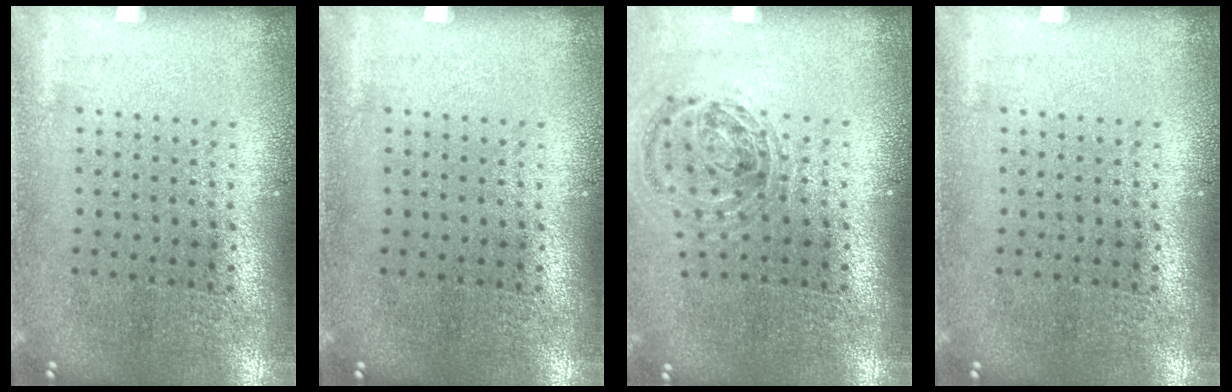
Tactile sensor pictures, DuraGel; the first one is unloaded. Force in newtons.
{"total": 0.0}
{"total": 0.9, "press": 0.9, "slide": 0.3}
{"total": 0.0}